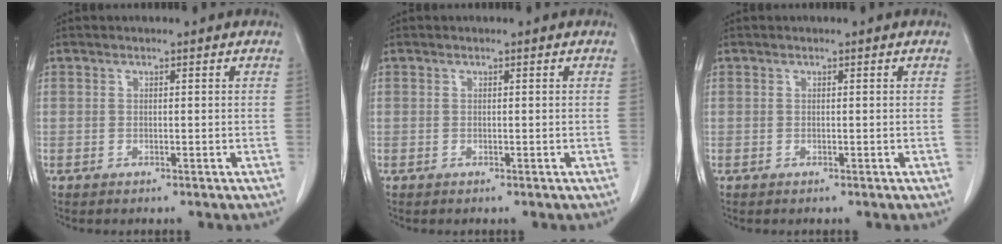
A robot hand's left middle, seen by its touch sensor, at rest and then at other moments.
{"total": 0.0}
{"total": 0.0}